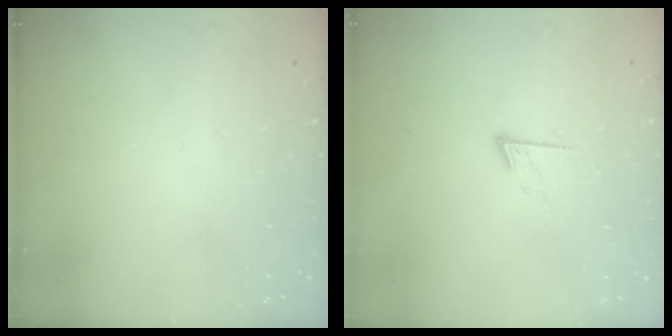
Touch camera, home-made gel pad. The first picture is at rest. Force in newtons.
{"total": 5.7, "press": 5.7, "slide": 0.6}